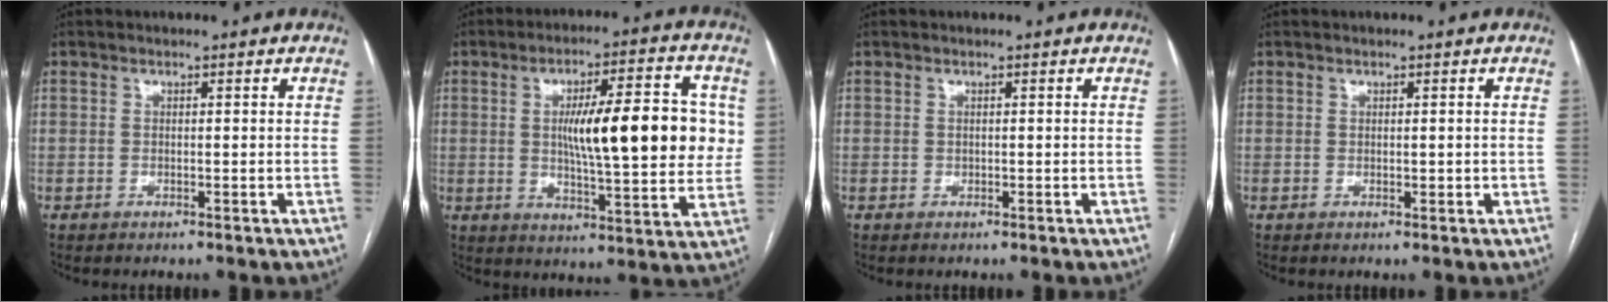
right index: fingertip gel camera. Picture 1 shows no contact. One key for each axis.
{"total": 17.0, "fx": 2.3, "fy": 3.6, "fz": 16.5, "tx": -0.242, "ty": 0.018, "tz": 0.036}
{"total": 0.0}
{"total": 0.7, "fx": 0.1, "fy": 0.3, "fz": 0.6, "tx": -0.012, "ty": -0.004, "tz": 0.003}